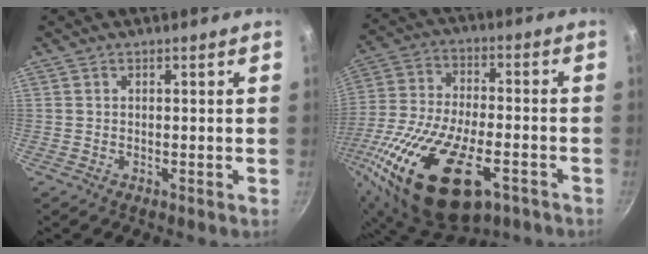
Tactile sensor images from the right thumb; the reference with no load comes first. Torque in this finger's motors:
{"motor_torque": [0.52, 1.11, 2.77, 0.00, 0.36]}